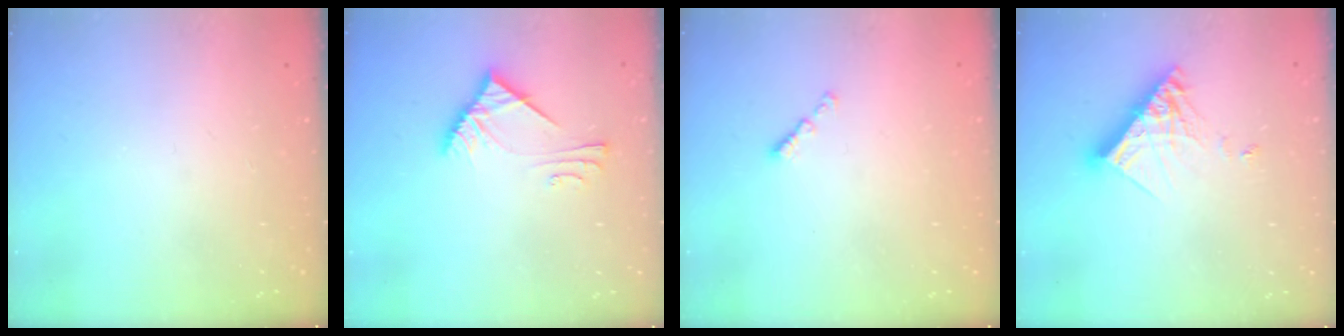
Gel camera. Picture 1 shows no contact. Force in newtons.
{"total": 7.0, "press": 7.0, "slide": 0.5}
{"total": 0.8, "press": 0.7, "slide": 0.4}
{"total": 11.2, "press": 11.2, "slide": 0.7}